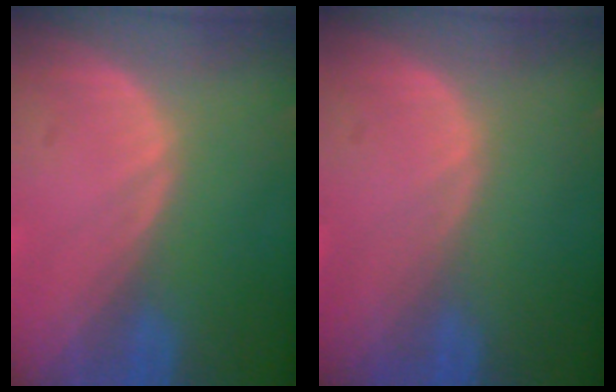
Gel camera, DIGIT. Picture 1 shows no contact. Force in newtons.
{"total": 0.0}